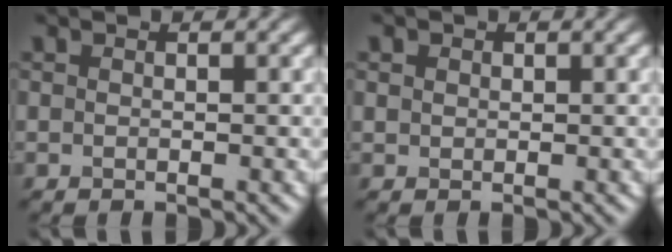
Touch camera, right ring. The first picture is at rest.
{"total": 1.0, "force": [0.5, 0.8, 0.2], "torque": [-0.003, -0.003, 0.006]}